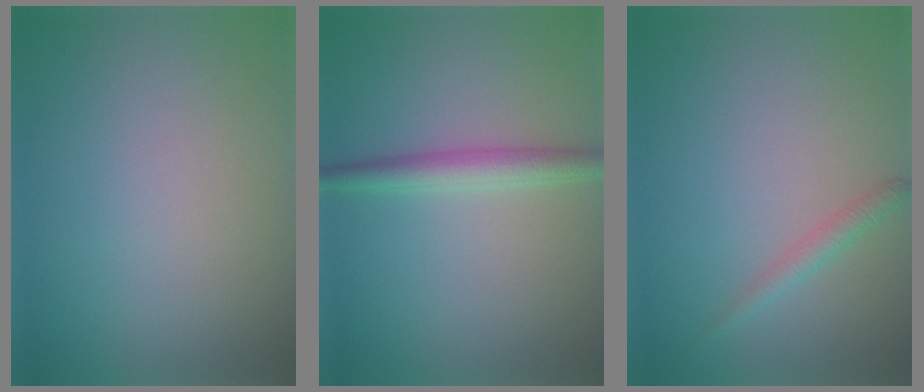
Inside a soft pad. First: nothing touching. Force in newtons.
{"total": 2.7, "press": 2.7, "slide": 0.0}
{"total": 1.4, "press": 1.4, "slide": 0.0}